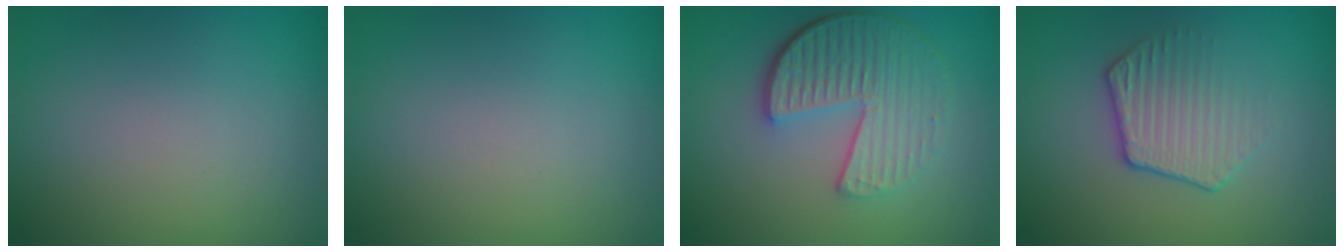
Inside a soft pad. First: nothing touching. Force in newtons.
{"total": 0.0}
{"total": 6.3, "press": 4.5, "slide": 4.5}
{"total": 2.7, "press": 2.2, "slide": 1.6}